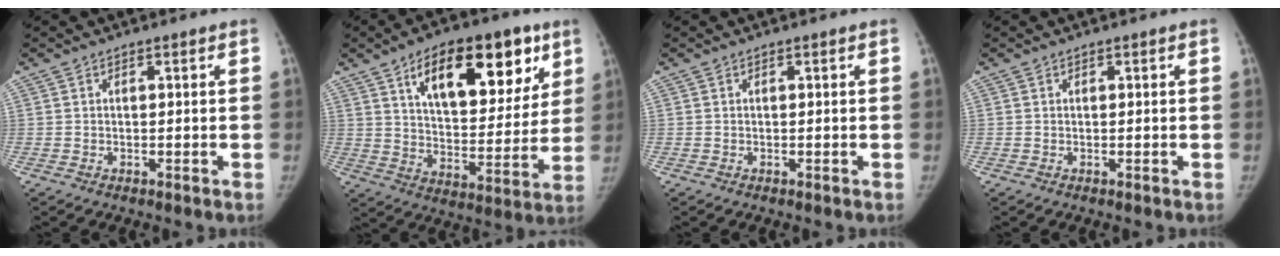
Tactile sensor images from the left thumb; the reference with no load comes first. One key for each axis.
{"total": 22.1, "fx": 11.1, "fy": 10.8, "fz": 15.8, "tx": -0.184, "ty": -0.031, "tz": 0.176}
{"total": 0.0}
{"total": 0.0}